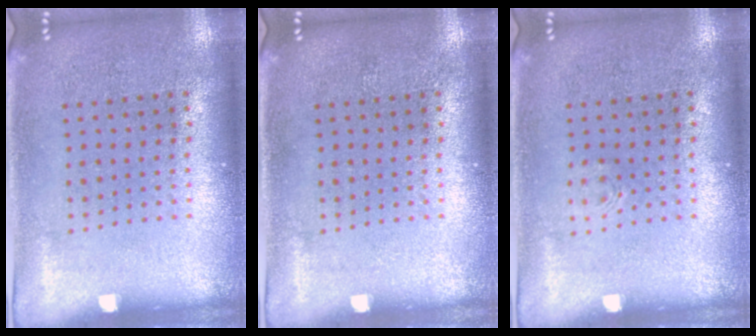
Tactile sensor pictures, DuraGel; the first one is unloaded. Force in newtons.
{"total": 0.0}
{"total": 0.6, "press": 0.6, "slide": 0.1}